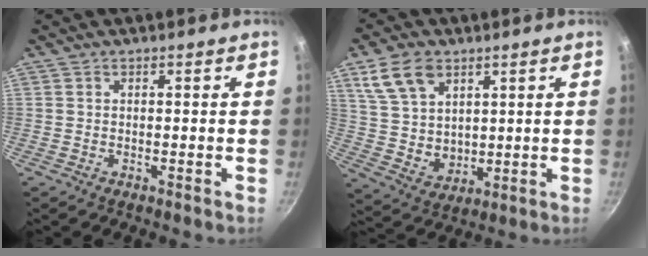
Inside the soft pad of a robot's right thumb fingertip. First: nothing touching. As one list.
[{"total": 11.8, "force": [5.6, 8.0, 6.5], "torque": [-0.098, -0.021, 0.123]}]